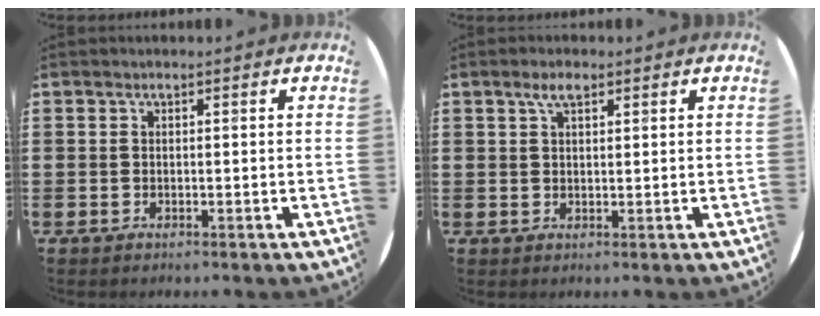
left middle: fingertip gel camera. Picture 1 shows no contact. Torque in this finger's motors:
{"motor_torque": [0.69, -0.45, 0.00, 0.00]}